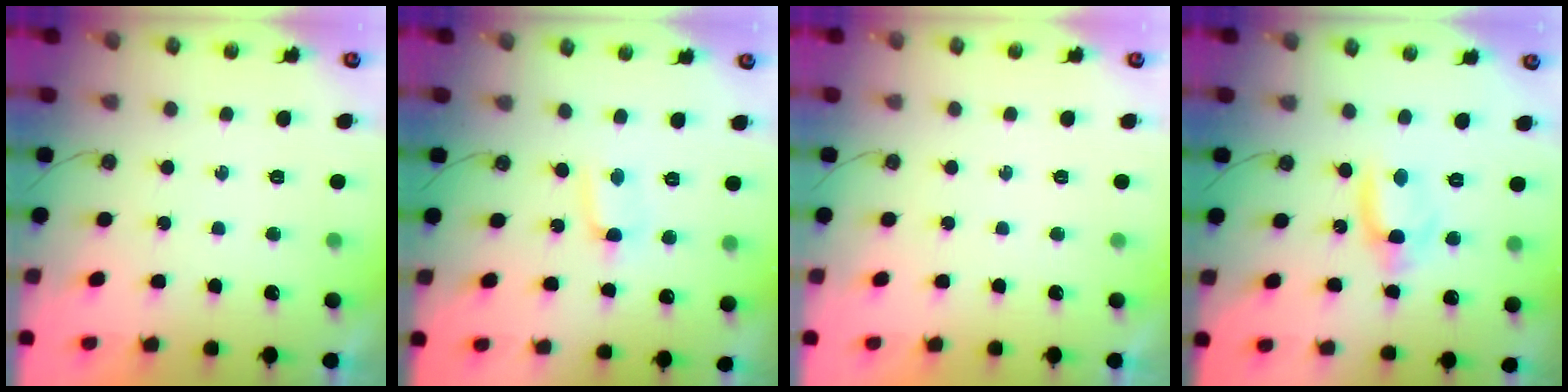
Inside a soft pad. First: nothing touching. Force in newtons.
{"total": 2.5, "press": 2.5, "slide": 0.3}
{"total": 0.0}
{"total": 6.6, "press": 5.8, "slide": 3.2}